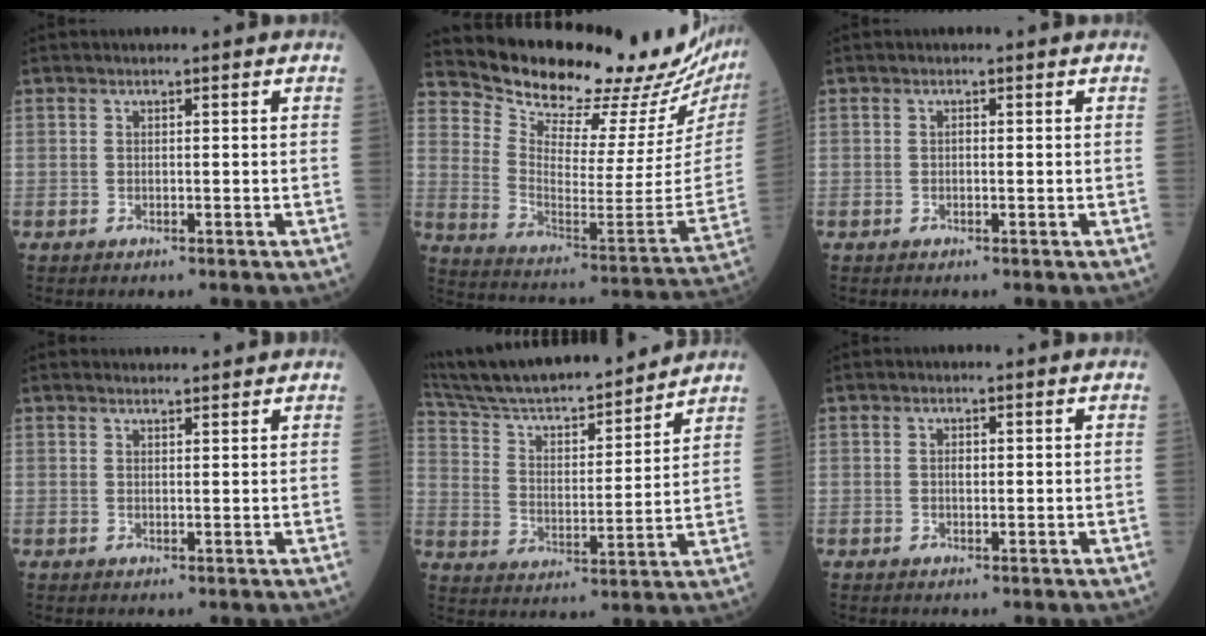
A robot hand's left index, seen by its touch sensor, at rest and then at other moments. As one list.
[{"total": 24.2, "force": [22.5, 3.1, 8.3], "torque": [-0.151, -0.103, 0.307]}, {"total": 0.0}, {"total": 3.5, "force": [3.4, 0.5, 0.5], "torque": [-0.013, 0.014, 0.045]}, {"total": 20.9, "force": [19.0, 2.5, 8.3], "torque": [-0.144, 0.009, 0.303]}, {"total": 0.7, "force": [0.2, 0.3, 0.6], "torque": [-0.015, 0.000, 0.003]}]